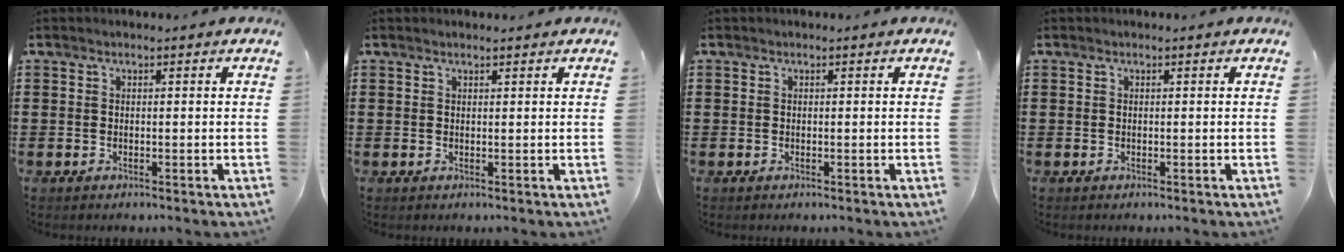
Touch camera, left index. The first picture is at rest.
{"total": 0.6, "force": [0.5, 0.0, 0.3], "torque": [-0.007, -0.001, 0.010]}
{"total": 0.0}
{"total": 0.0}